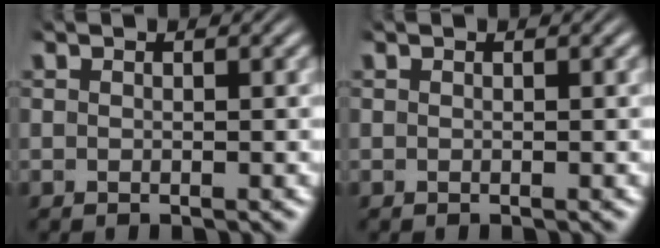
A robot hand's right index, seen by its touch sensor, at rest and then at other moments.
{"total": 0.0}